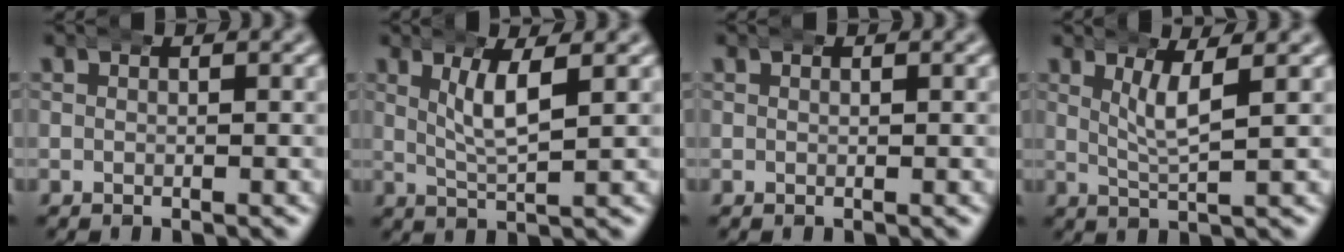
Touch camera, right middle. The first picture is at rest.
{"total": 3.4, "force": [1.4, 0.4, 3.1], "torque": [-0.059, -0.003, 0.030]}
{"total": 0.0}
{"total": 3.2, "force": [1.5, 0.1, 2.8], "torque": [-0.052, -0.002, 0.031]}